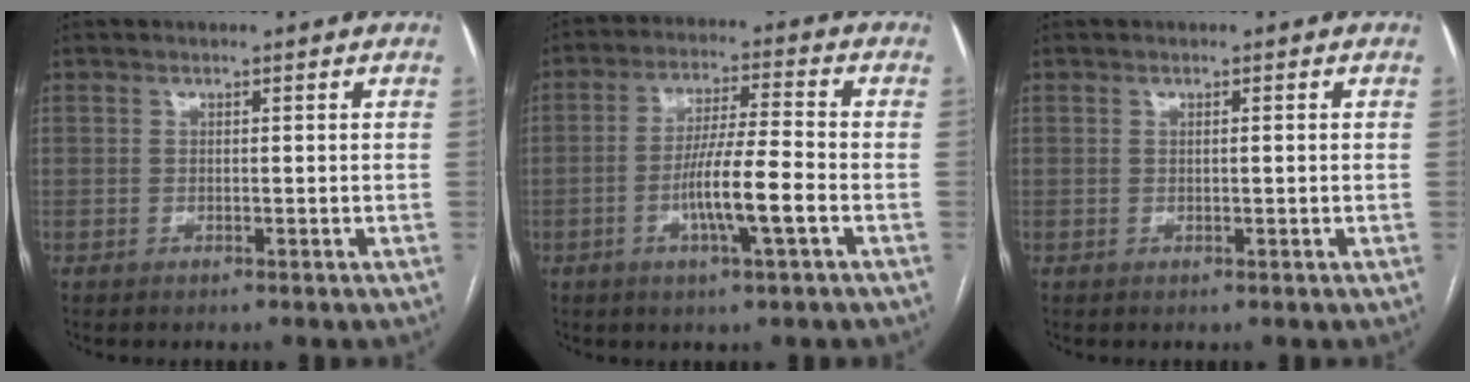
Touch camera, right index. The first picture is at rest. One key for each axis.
{"total": 10.2, "fx": -3.2, "fy": 0.1, "fz": 9.7, "tx": -0.180, "ty": -0.002, "tz": -0.060}
{"total": 0.6, "fx": 0.1, "fy": 0.0, "fz": 0.6, "tx": -0.011, "ty": 0.001, "tz": 0.002}